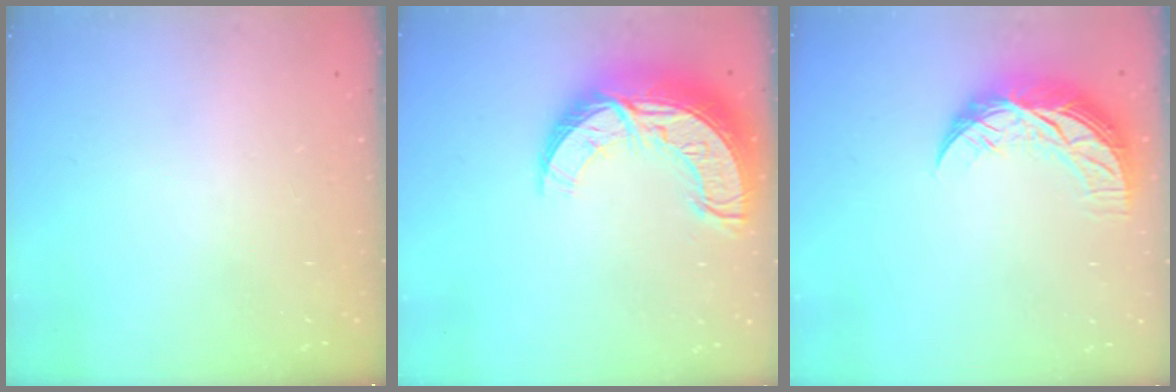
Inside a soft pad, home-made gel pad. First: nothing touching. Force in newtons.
{"total": 17.2, "press": 17.1, "slide": 1.4}
{"total": 11.2, "press": 11.1, "slide": 0.9}